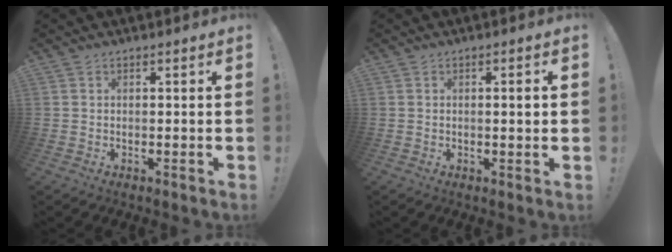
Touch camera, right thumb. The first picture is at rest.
{"total": 2.8, "force": [0.4, 0.1, 2.7], "torque": [-0.043, -0.002, 0.003]}